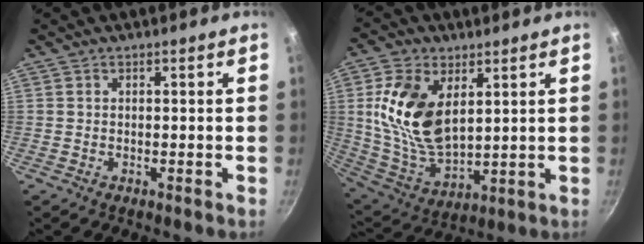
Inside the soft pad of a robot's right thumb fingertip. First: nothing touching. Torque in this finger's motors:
{"motor_torque": [-1.10, 1.57, 0.89, 0.12, 0.28]}